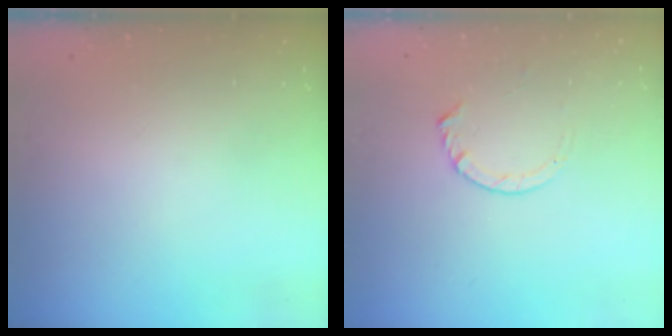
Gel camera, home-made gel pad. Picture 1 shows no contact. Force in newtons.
{"total": 3.7, "press": 3.7, "slide": 0.5}